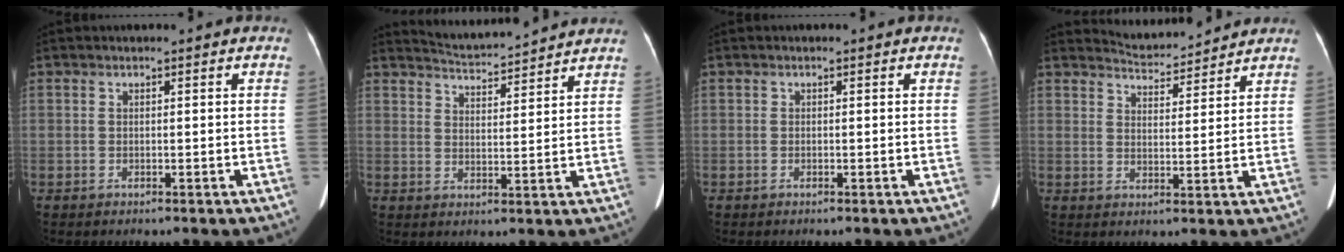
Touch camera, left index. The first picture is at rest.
{"total": 8.7, "force": [8.6, -0.2, 1.6], "torque": [-0.042, 0.017, 0.130]}
{"total": 0.0}
{"total": 6.4, "force": [6.3, 0.4, 0.0], "torque": [-0.011, 0.009, 0.098]}